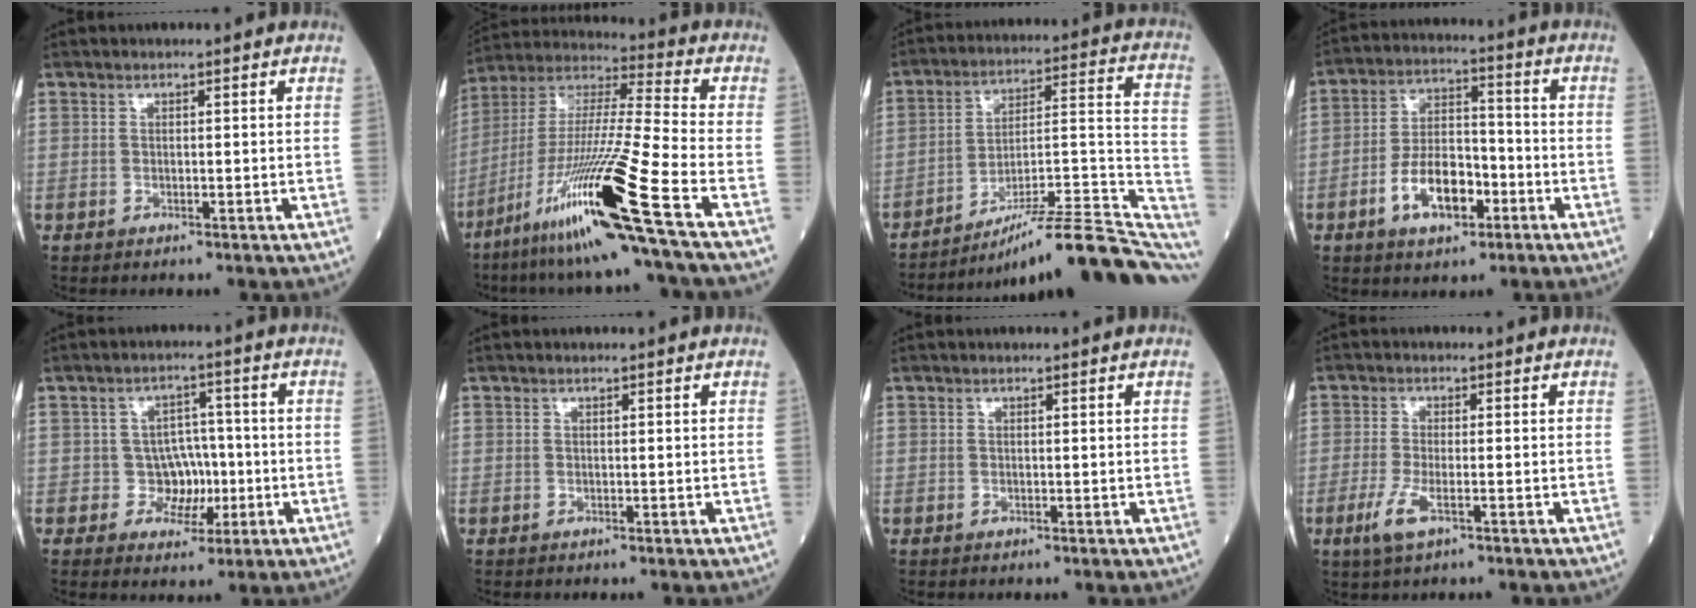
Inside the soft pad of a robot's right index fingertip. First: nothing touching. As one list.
[{"total": 21.8, "force": [-11.5, -1.8, 18.5], "torque": [-0.374, -0.042, -0.220]}, {"total": 22.7, "force": [-18.0, 1.9, 13.6], "torque": [-0.118, 0.026, -0.264]}, {"total": 9.7, "force": [-4.0, 4.7, 7.5], "torque": [-0.146, 0.012, -0.072]}, {"total": 4.8, "force": [-0.8, 4.4, 1.8], "torque": [-0.011, 0.011, -0.011]}, {"total": 0.0}, {"total": 0.0}, {"total": 4.2, "force": [-2.1, 0.7, 3.5], "torque": [-0.084, -0.010, -0.042]}]